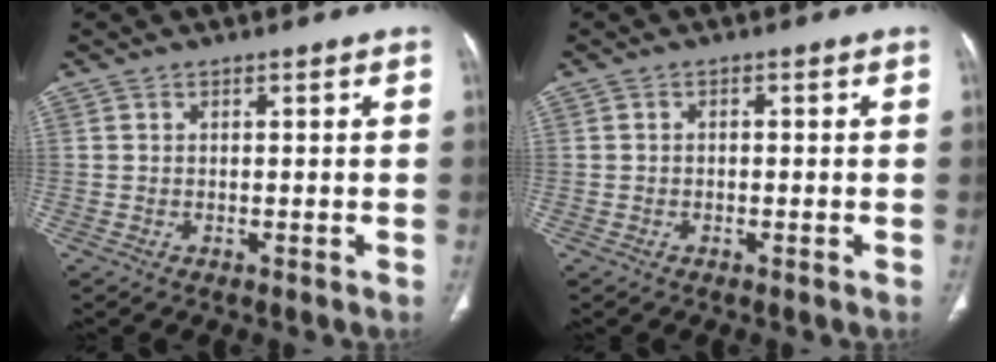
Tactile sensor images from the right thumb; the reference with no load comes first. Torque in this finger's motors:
{"motor_torque": [0.10, -0.16, -0.68, 0.32, 0.05]}